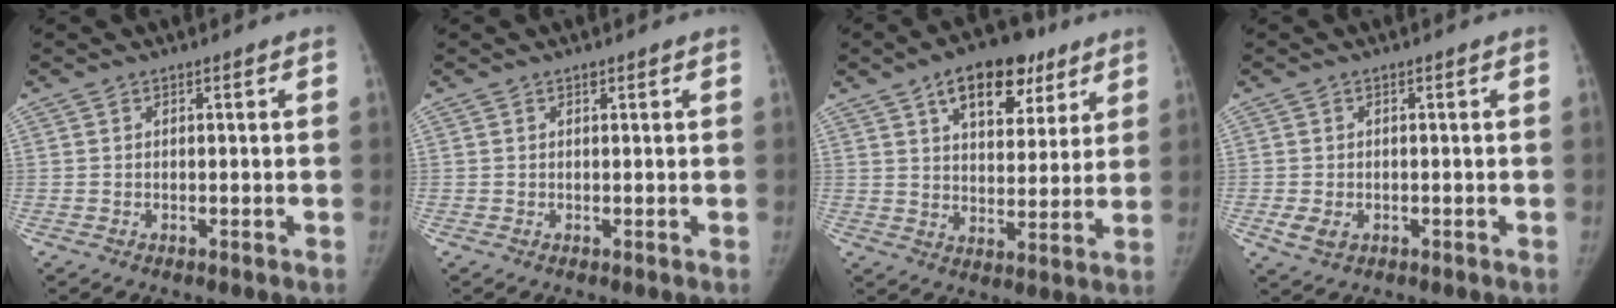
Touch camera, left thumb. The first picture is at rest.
{"total": 0.5, "force": [0.3, 0.3, 0.3], "torque": [-0.001, -0.001, 0.003]}
{"total": 14.8, "force": [8.2, 8.1, 9.2], "torque": [-0.092, -0.021, 0.124]}
{"total": 3.4, "force": [-1.1, 2.4, 2.1], "torque": [-0.040, -0.002, -0.013]}